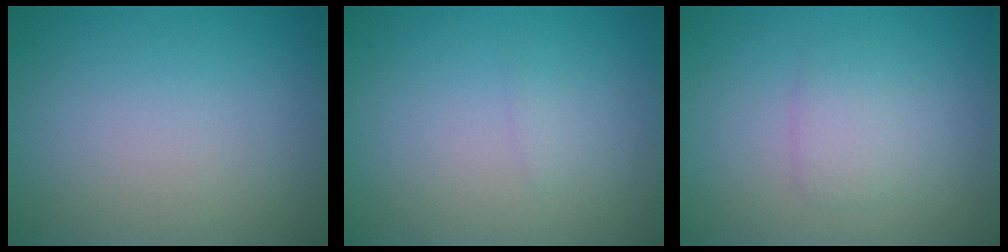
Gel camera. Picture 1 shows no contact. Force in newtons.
{"total": 0.5, "press": 0.5, "slide": 0.0}
{"total": 2.0, "press": 2.0, "slide": 0.1}